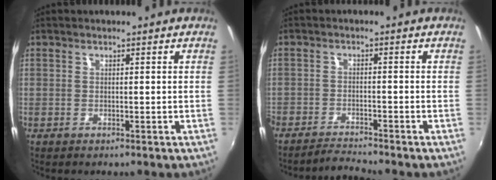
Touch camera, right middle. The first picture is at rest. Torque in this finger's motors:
{"motor_torque": [1.07, -1.07, 0.44, 0.21]}